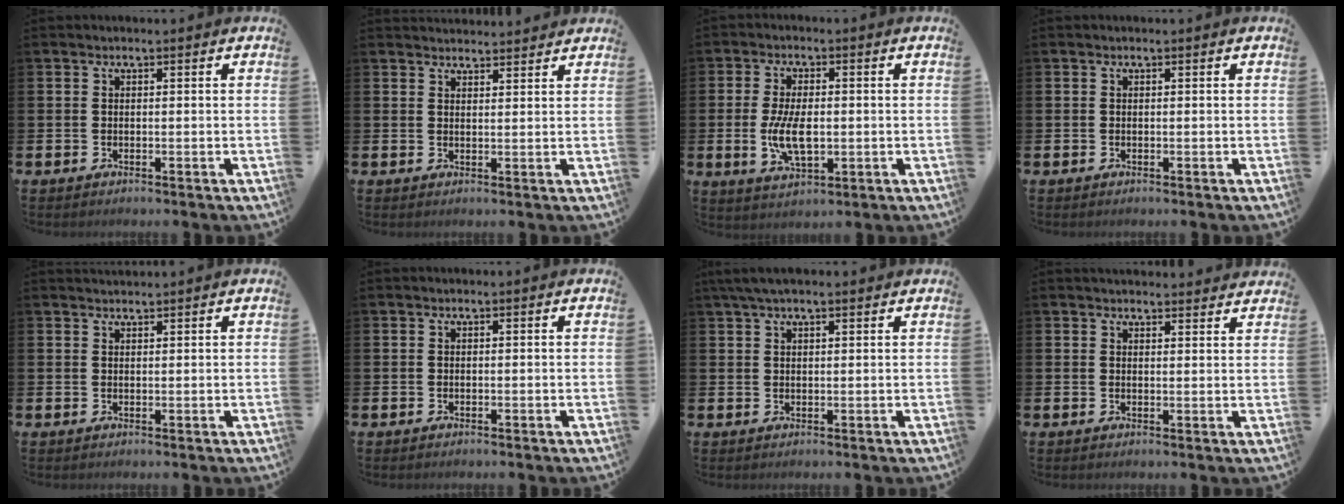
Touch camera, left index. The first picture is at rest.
{"total": 2.7, "force": [2.6, 0.4, -0.2], "torque": [-0.002, -0.012, 0.048]}
{"total": 6.6, "force": [-0.5, 3.2, 5.7], "torque": [-0.104, -0.003, -0.013]}
{"total": 0.0}
{"total": 1.3, "force": [1.3, 0.2, 0.1], "torque": [0.006, -0.003, 0.022]}
{"total": 0.0}
{"total": 3.2, "force": [2.4, 0.9, 1.9], "torque": [-0.040, 0.001, 0.043]}
{"total": 2.6, "force": [2.6, 0.4, 0.0], "torque": [0.004, -0.016, 0.046]}